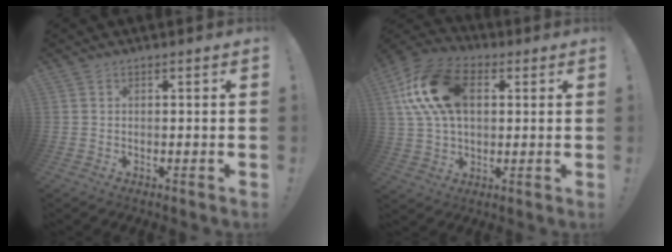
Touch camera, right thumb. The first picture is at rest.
{"total": 20.0, "force": [4.8, 12.8, 14.6], "torque": [-0.256, 0.006, 0.089]}